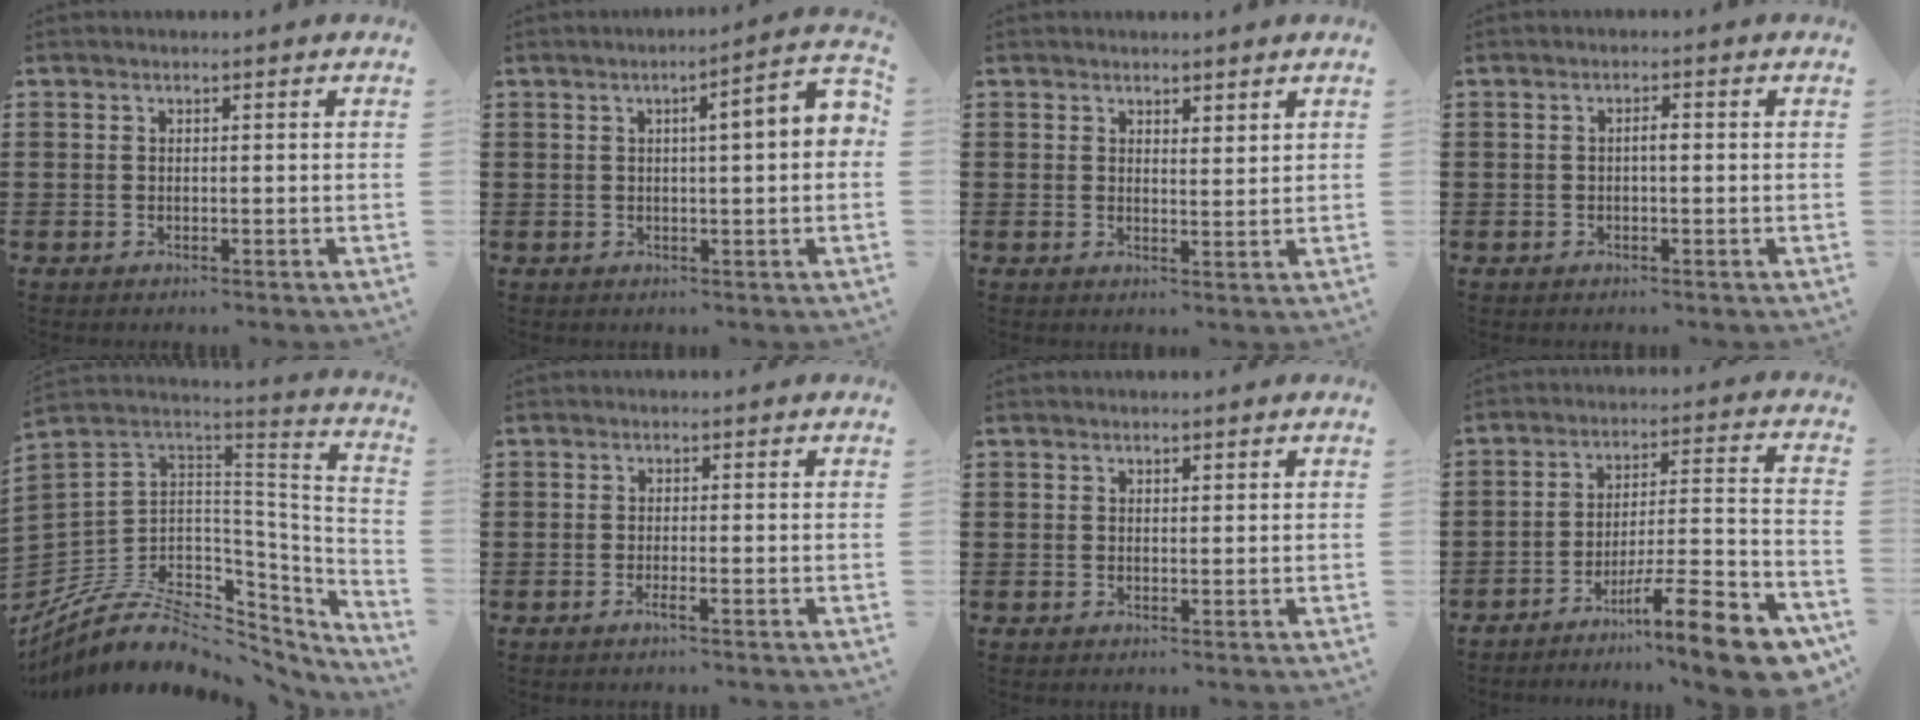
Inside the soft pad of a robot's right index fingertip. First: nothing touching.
{"total": 5.4, "force": [0.8, 0.6, 5.3], "torque": [-0.081, -0.003, 0.006]}
{"total": 1.8, "force": [1.7, 0.5, 0.0], "torque": [-0.005, 0.005, 0.034]}
{"total": 1.4, "force": [-0.2, 0.4, 1.3], "torque": [-0.025, 0.001, -0.004]}
{"total": 9.1, "force": [-4.0, 6.2, 5.2], "torque": [-0.132, -0.011, -0.068]}
{"total": 1.4, "force": [-0.9, 0.0, 1.1], "torque": [-0.026, -0.007, -0.019]}
{"total": 0.5, "force": [0.4, 0.4, 0.1], "torque": [-0.003, 0.002, 0.008]}
{"total": 13.0, "force": [-9.5, 1.2, 8.7], "torque": [-0.121, 0.030, -0.171]}